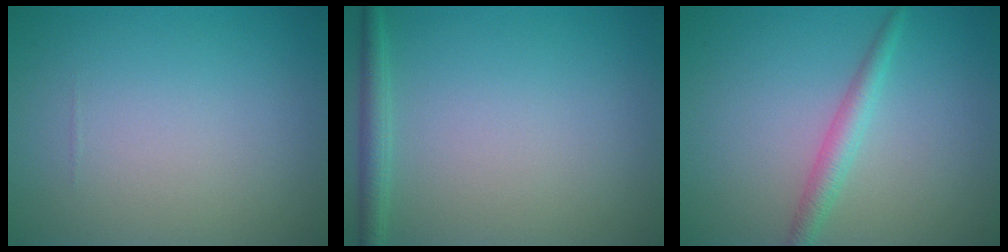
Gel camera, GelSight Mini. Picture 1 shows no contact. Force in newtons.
{"total": 1.7, "press": 1.7, "slide": 0.1}
{"total": 2.2, "press": 2.2, "slide": 0.1}